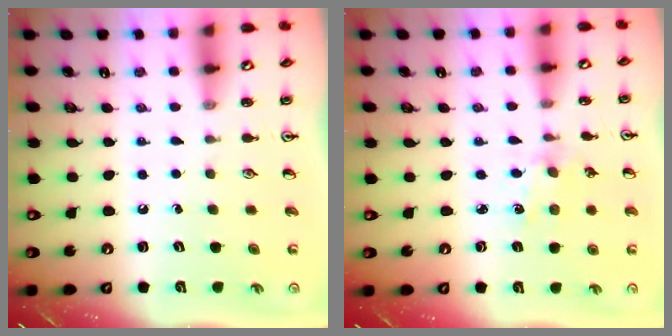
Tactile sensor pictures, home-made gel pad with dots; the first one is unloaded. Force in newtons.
{"total": 2.0, "press": 2.0, "slide": 0.4}